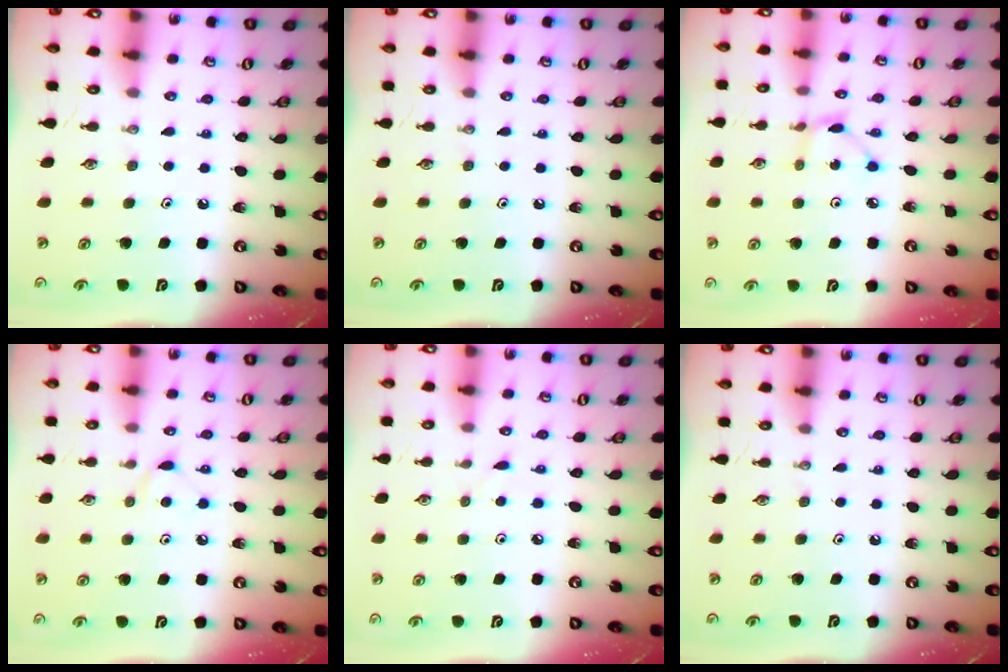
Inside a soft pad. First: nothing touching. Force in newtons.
{"total": 0.0}
{"total": 2.5, "press": 2.5, "slide": 0.1}
{"total": 5.1, "press": 5.1, "slide": 0.6}
{"total": 2.6, "press": 2.6, "slide": 0.3}
{"total": 0.0}